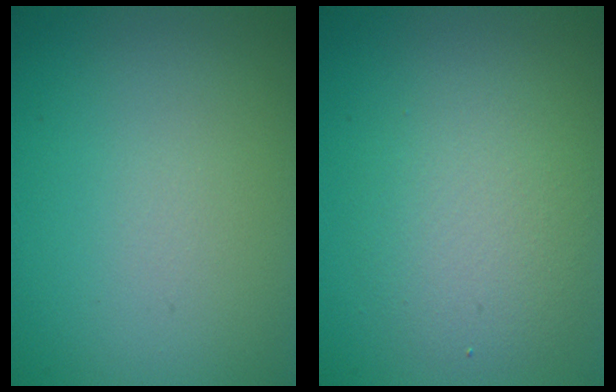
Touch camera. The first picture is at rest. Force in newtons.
{"total": 3.4, "press": 3.4, "slide": 0.1}